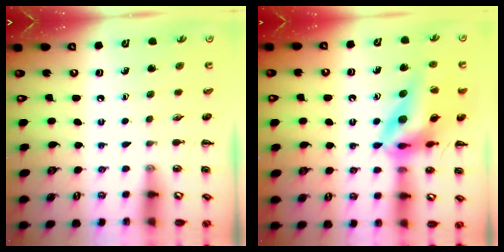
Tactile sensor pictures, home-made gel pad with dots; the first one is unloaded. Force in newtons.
{"total": 18.4, "press": 18.1, "slide": 3.7}